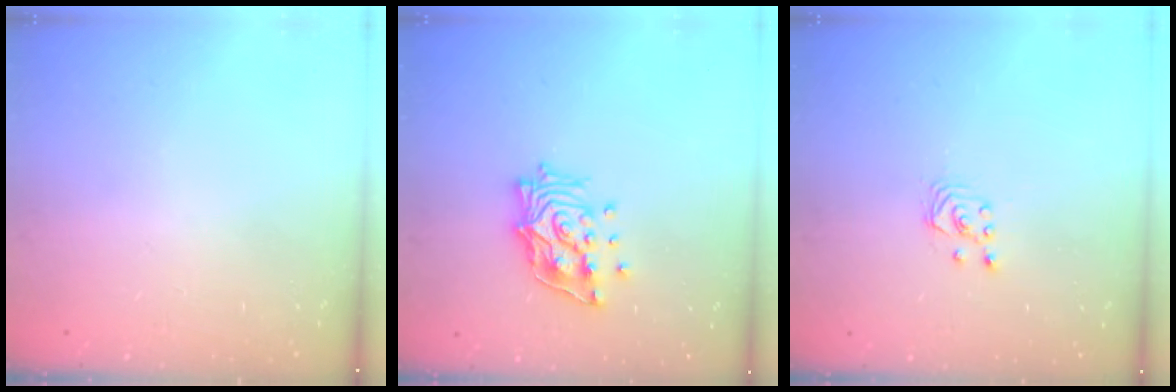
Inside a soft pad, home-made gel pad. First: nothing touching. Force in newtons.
{"total": 15.1, "press": 15.0, "slide": 1.8}
{"total": 2.1, "press": 2.1, "slide": 0.3}